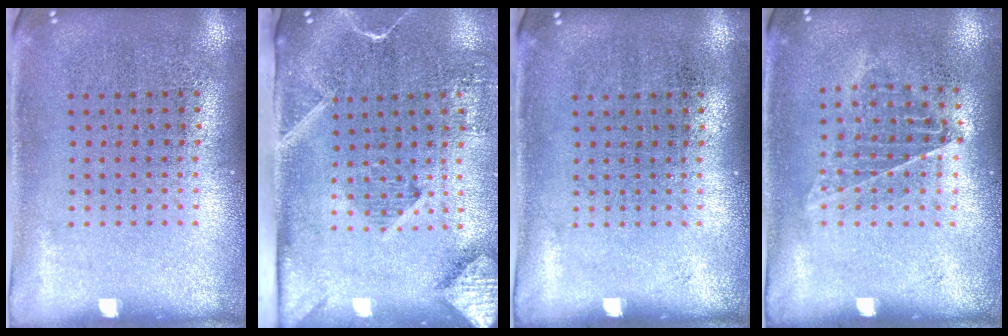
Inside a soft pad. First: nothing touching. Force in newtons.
{"total": 2.8, "press": 2.1, "slide": 1.9}
{"total": 0.0}
{"total": 1.0, "press": 0.9, "slide": 0.3}